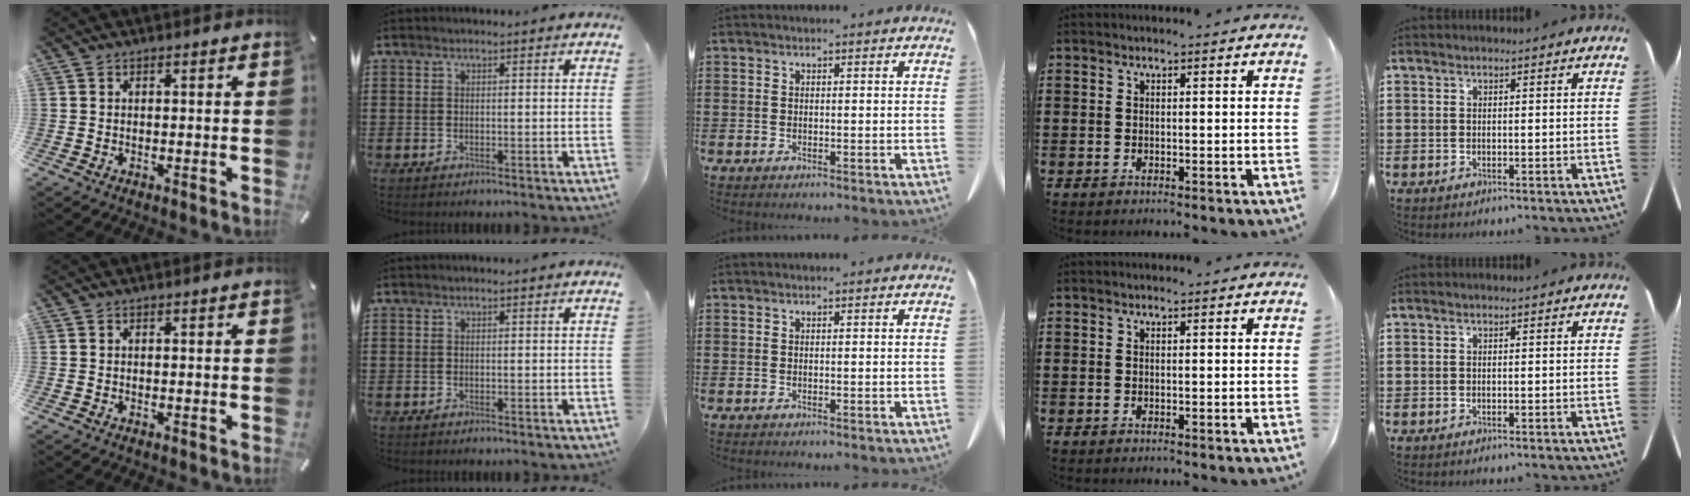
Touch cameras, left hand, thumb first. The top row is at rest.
{}